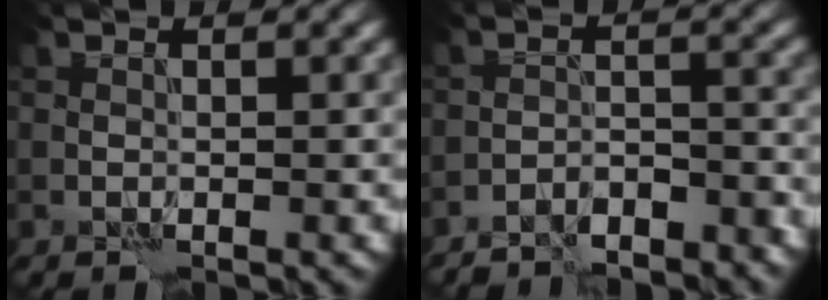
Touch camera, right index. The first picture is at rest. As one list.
[{"total": 5.5, "force": [-5.0, 1.5, 1.8], "torque": [-0.023, -0.002, -0.085]}]